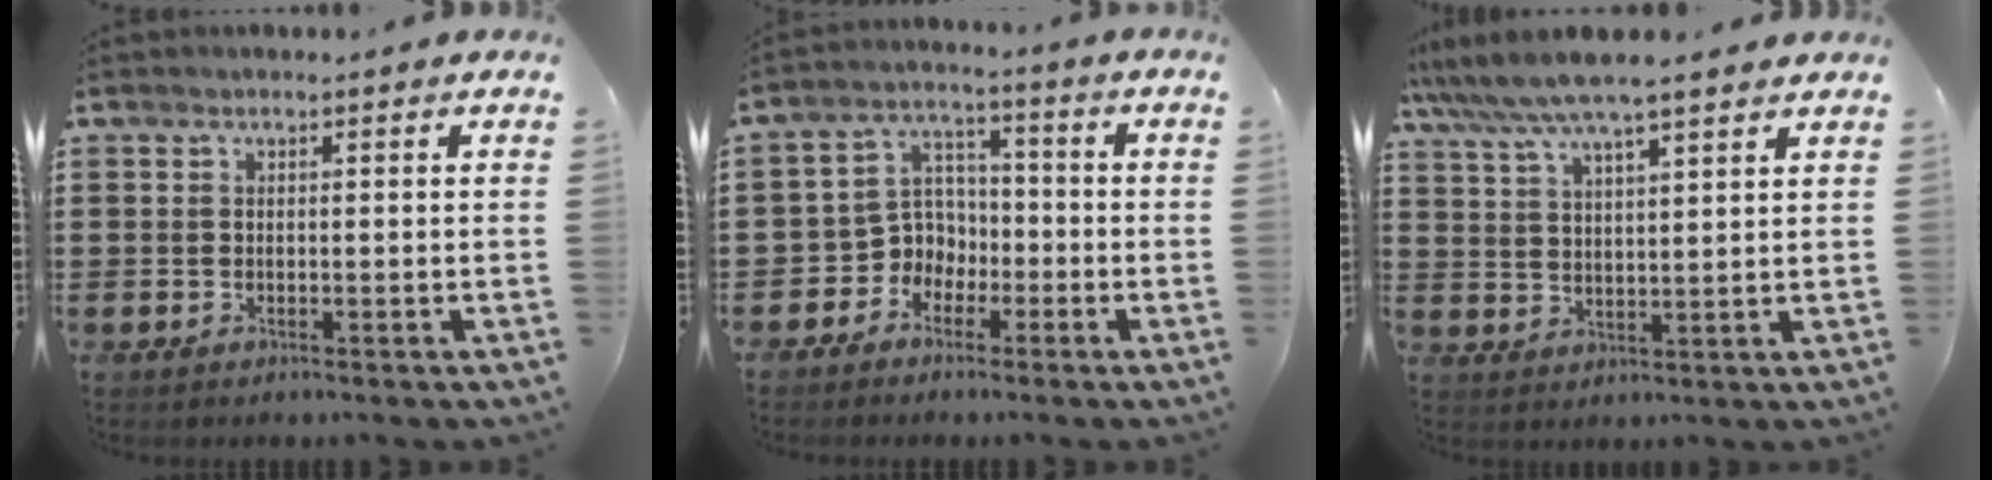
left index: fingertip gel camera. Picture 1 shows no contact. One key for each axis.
{"total": 5.4, "fx": -2.5, "fy": 4.7, "fz": 1.1, "tx": -0.052, "ty": 0.000, "tz": -0.056}
{"total": 6.6, "fx": 5.7, "fy": 1.1, "fz": 3.0, "tx": -0.077, "ty": -0.016, "tz": 0.101}